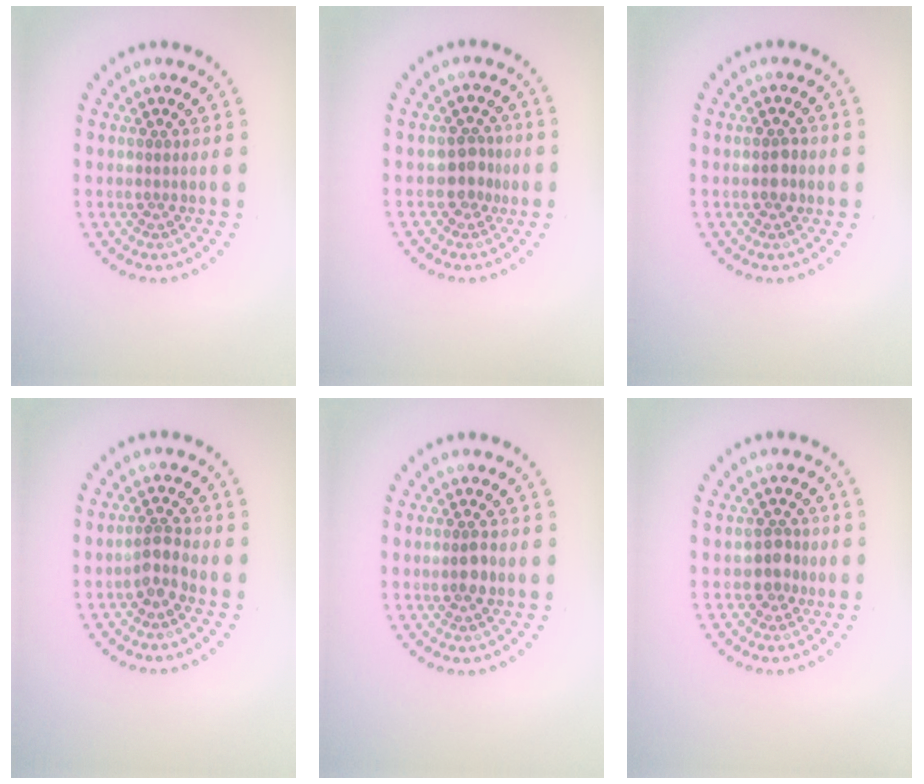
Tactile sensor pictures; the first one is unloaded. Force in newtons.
{"total": 2.2, "press": 1.9, "slide": 1.1}
{"total": 1.7, "press": 1.7, "slide": 0.1}
{"total": 2.1, "press": 1.8, "slide": 1.2}
{"total": 1.7, "press": 1.7, "slide": 0.5}
{"total": 2.1, "press": 1.9, "slide": 0.8}